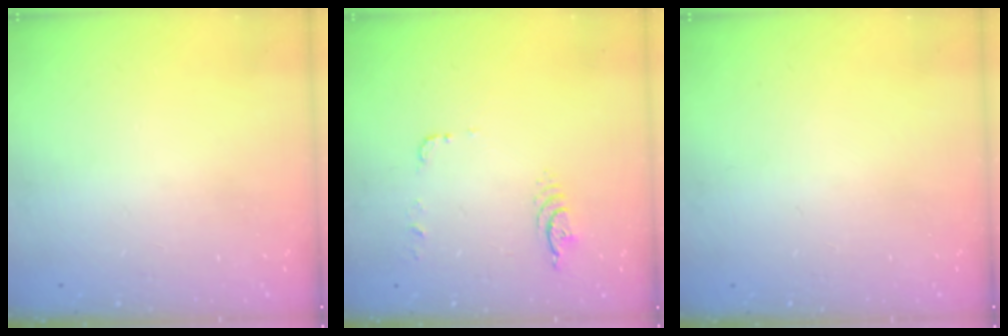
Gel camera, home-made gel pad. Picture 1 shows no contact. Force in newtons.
{"total": 5.2, "press": 5.1, "slide": 1.1}
{"total": 0.0}